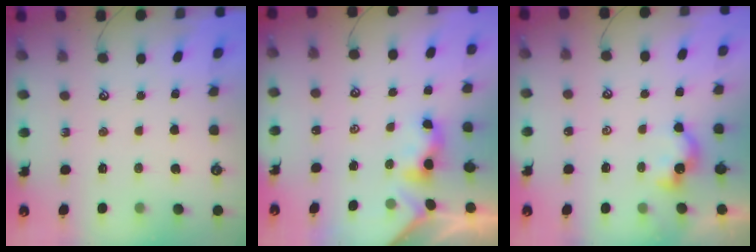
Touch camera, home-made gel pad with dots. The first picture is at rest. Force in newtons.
{"total": 1.1, "press": 1.0, "slide": 0.4}
{"total": 2.5, "press": 2.5, "slide": 0.3}